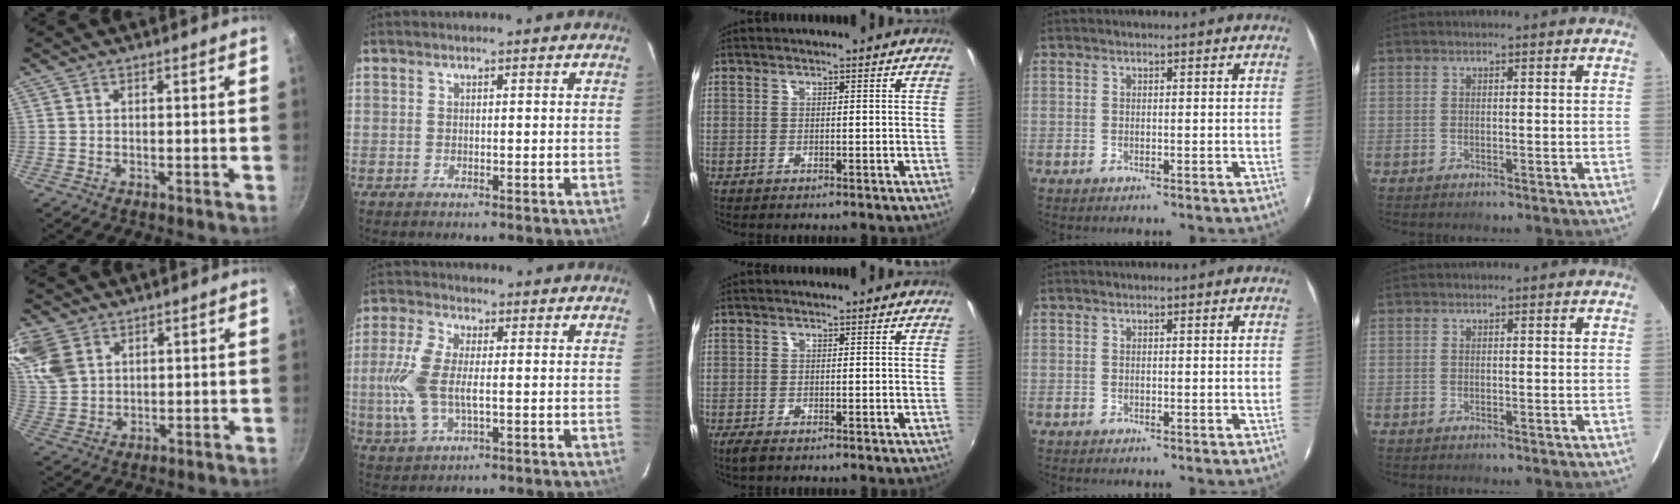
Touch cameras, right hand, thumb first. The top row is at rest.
{"thumb": {"total": 11.0, "force": [5.2, 7.7, 5.8], "torque": [-0.118, -0.006, 0.113]}, "index": {"total": 9.7, "force": [-0.8, 4.4, 8.6], "torque": [-0.198, 0.004, -0.016]}, "middle": {"total": 2.0, "force": [-1.2, 0.6, 1.4], "torque": [-0.029, -0.009, -0.021]}}